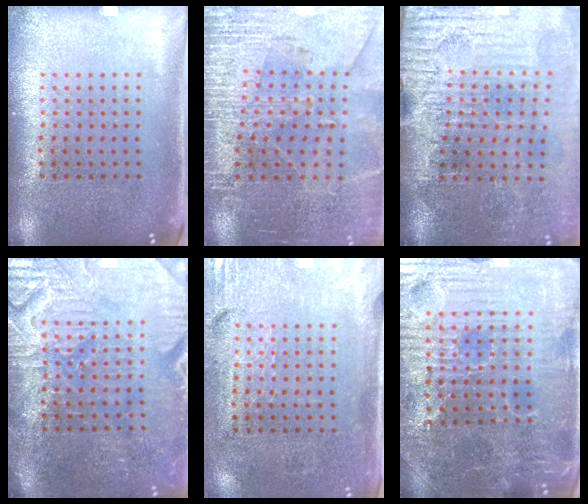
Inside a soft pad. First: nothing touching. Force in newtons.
{"total": 3.2, "press": 3.2, "slide": 0.3}
{"total": 4.6, "press": 4.0, "slide": 2.4}
{"total": 4.0, "press": 3.8, "slide": 1.3}
{"total": 3.4, "press": 2.9, "slide": 1.7}
{"total": 5.1, "press": 5.0, "slide": 1.1}